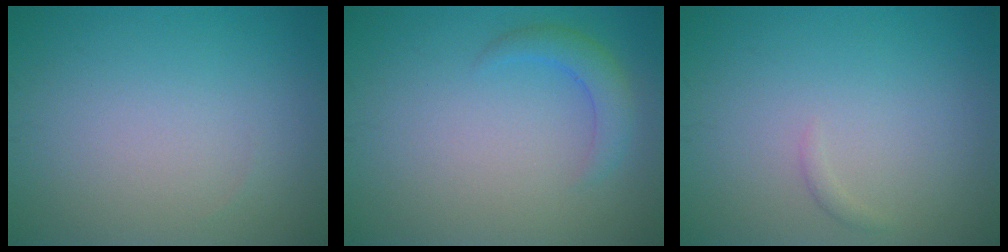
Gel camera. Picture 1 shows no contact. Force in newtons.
{"total": 2.3, "press": 2.3, "slide": 0.0}
{"total": 0.6, "press": 0.6, "slide": 0.1}